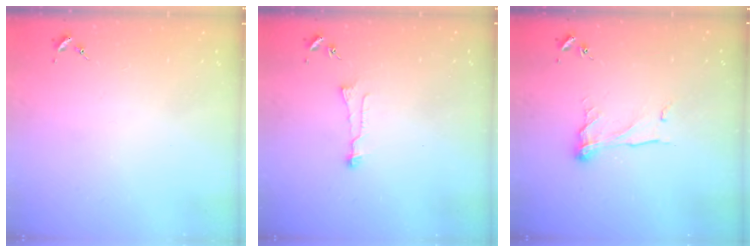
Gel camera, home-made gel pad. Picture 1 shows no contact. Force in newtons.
{"total": 6.5, "press": 6.5, "slide": 0.4}
{"total": 10.5, "press": 10.4, "slide": 0.5}